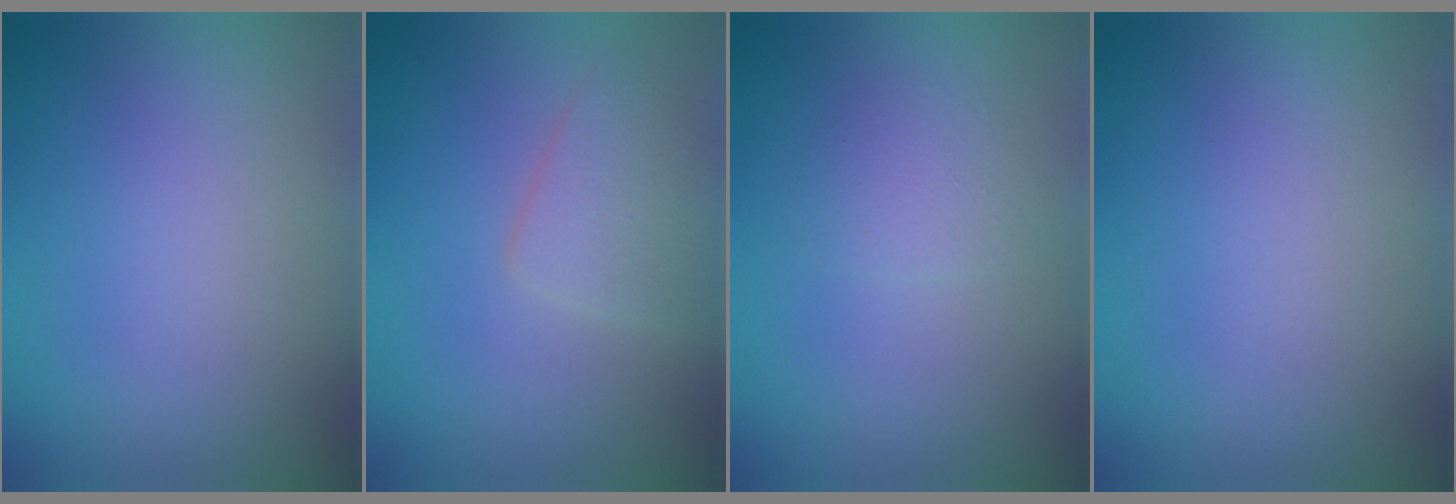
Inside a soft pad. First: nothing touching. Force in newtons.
{"total": 2.6, "press": 2.6, "slide": 0.2}
{"total": 1.6, "press": 1.6, "slide": 0.0}
{"total": 0.0}